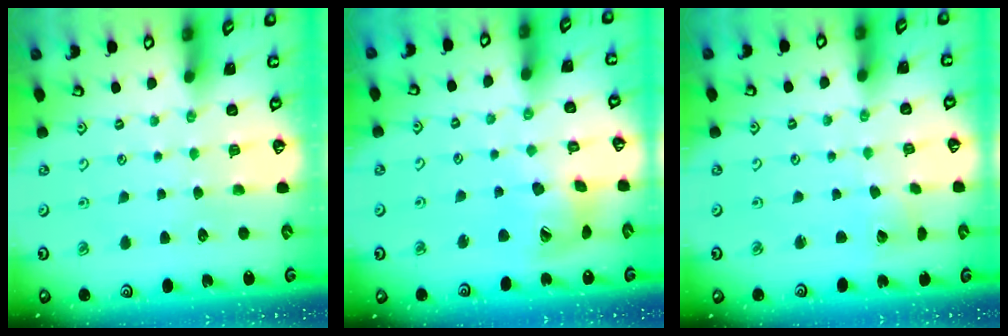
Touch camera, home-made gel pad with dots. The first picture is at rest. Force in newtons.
{"total": 14.9, "press": 14.7, "slide": 2.3}
{"total": 3.3, "press": 3.3, "slide": 0.2}